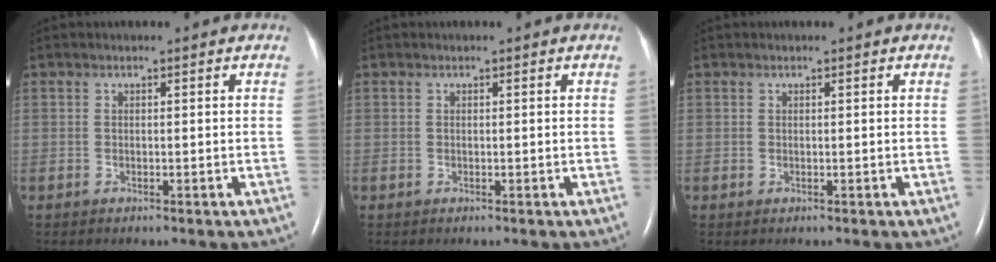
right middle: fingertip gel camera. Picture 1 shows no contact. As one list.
[{"total": 0.0}, {"total": 0.0}]